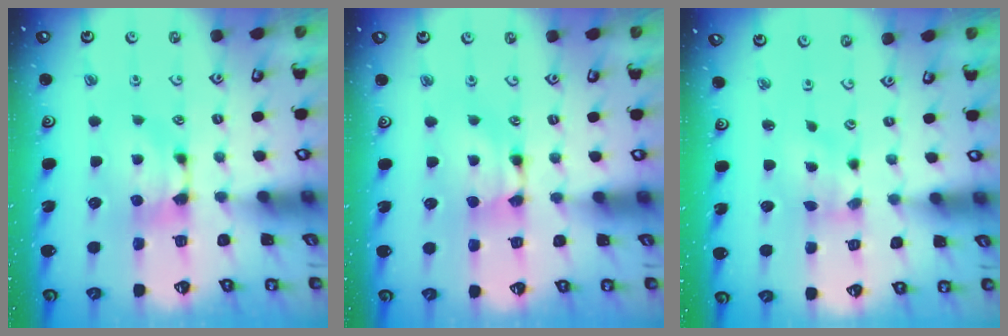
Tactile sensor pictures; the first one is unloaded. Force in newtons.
{"total": 1.6, "press": 1.6, "slide": 0.2}
{"total": 1.2, "press": 0.0, "slide": 1.2}